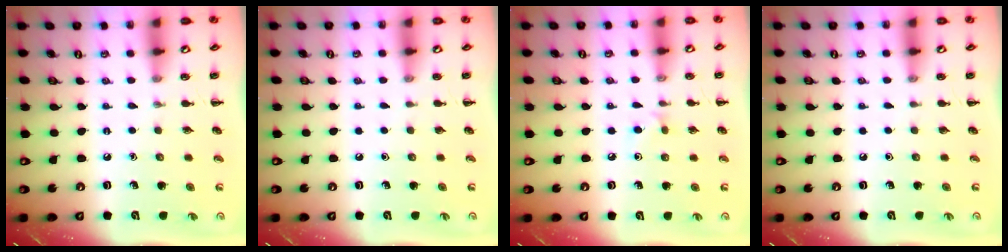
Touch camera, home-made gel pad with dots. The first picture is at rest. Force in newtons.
{"total": 0.0}
{"total": 4.8, "press": 4.4, "slide": 1.7}
{"total": 0.0}